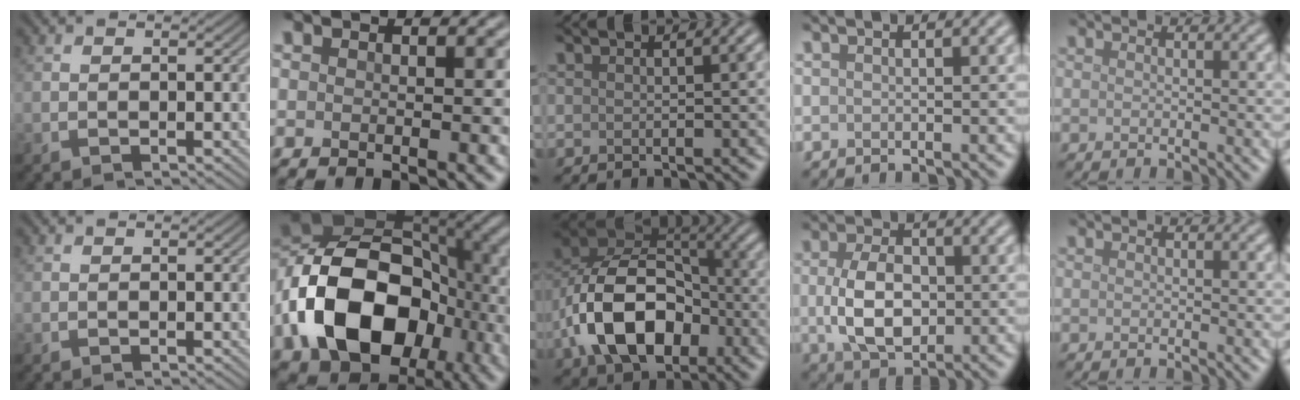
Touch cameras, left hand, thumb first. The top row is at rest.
{"index": {"total": 15.5, "force": [-4.7, 10.8, 10.1], "torque": [-0.183, -0.008, -0.089]}, "middle": {"total": 12.1, "force": [-3.5, 7.8, 8.5], "torque": [-0.171, 0.006, -0.074]}, "ring": {"total": 6.1, "force": [-0.1, 4.0, 4.6], "torque": [-0.098, -0.005, -0.003]}}